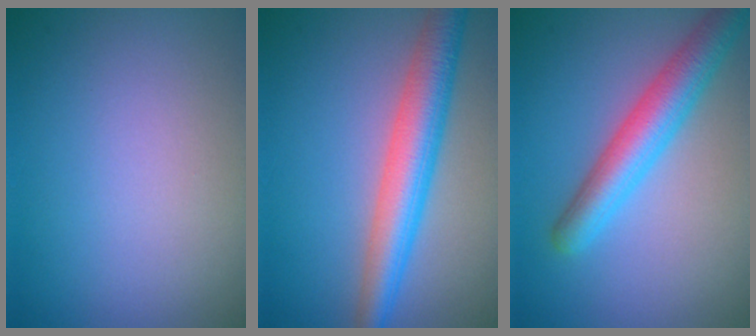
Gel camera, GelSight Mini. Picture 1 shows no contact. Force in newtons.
{"total": 5.7, "press": 5.7, "slide": 0.1}
{"total": 5.0, "press": 5.0, "slide": 0.3}